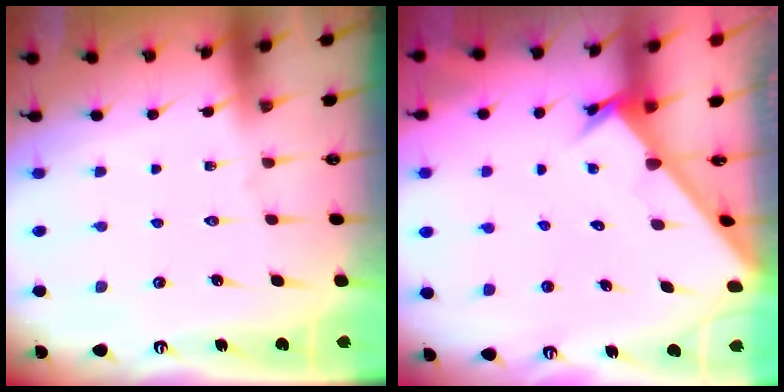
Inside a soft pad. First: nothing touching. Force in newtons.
{"total": 2.6, "press": 2.6, "slide": 0.2}